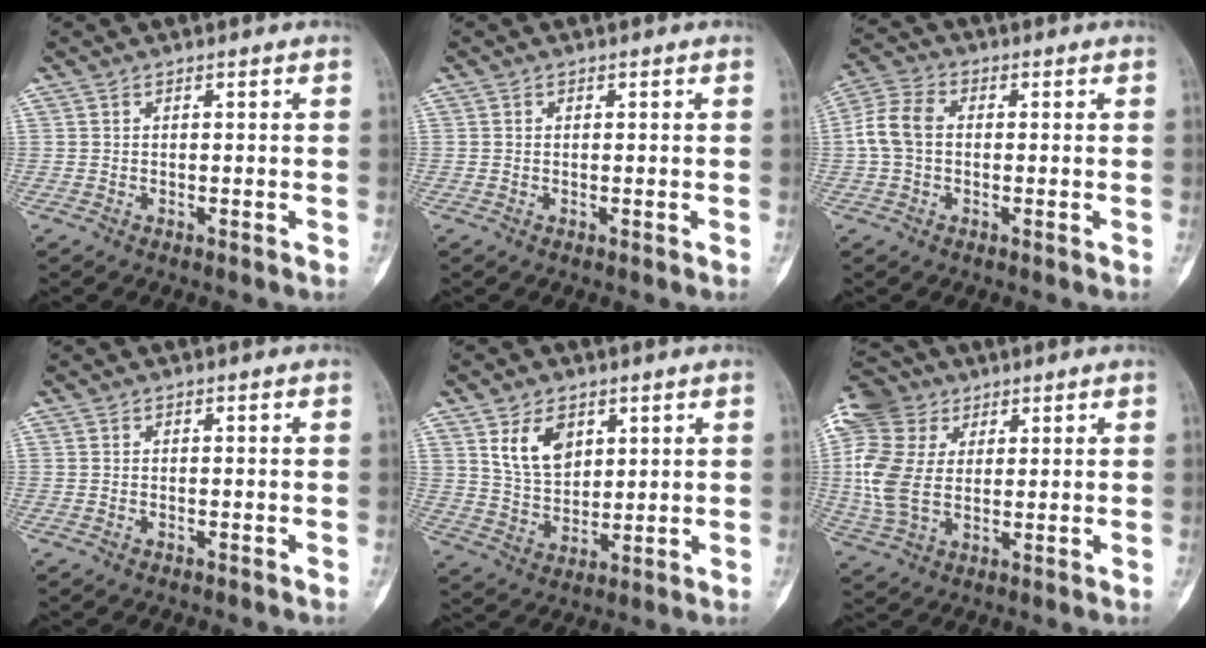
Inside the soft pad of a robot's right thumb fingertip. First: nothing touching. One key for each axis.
{"total": 0.0}
{"total": 7.0, "fx": -0.1, "fy": 4.9, "fz": 4.9, "tx": -0.105, "ty": 0.022, "tz": -0.010}
{"total": 0.0}
{"total": 9.1, "fx": 4.1, "fy": 6.0, "fz": 5.5, "tx": -0.075, "ty": -0.025, "tz": 0.086}
{"total": 13.6, "fx": 3.4, "fy": 10.0, "fz": 8.5, "tx": -0.188, "ty": 0.003, "tz": 0.060}